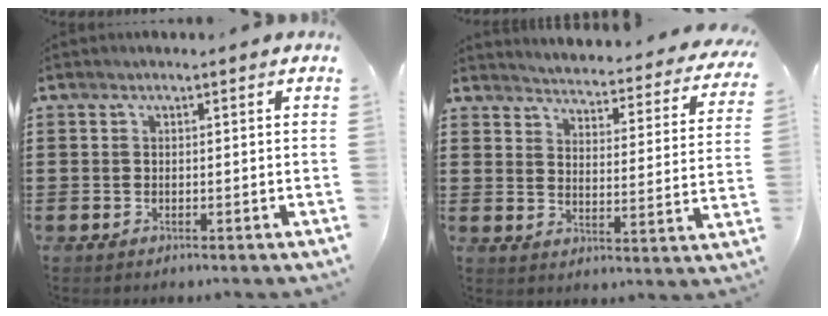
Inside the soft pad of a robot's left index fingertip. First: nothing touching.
{"total": 3.5, "force": [3.4, -0.6, 0.3], "torque": [-0.021, -0.042, 0.049]}